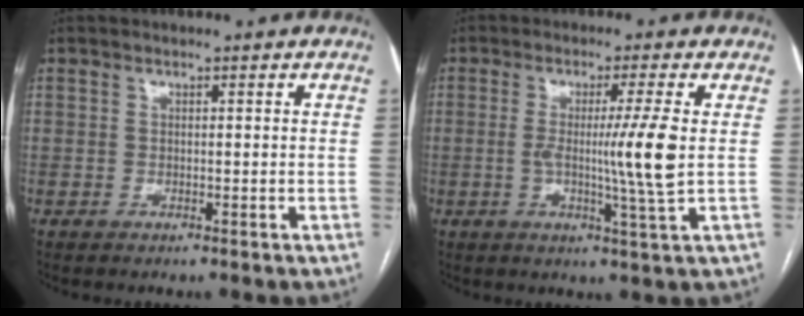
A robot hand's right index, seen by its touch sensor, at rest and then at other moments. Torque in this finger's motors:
{"motor_torque": [0.18, -0.12, 0.25, 0.11]}